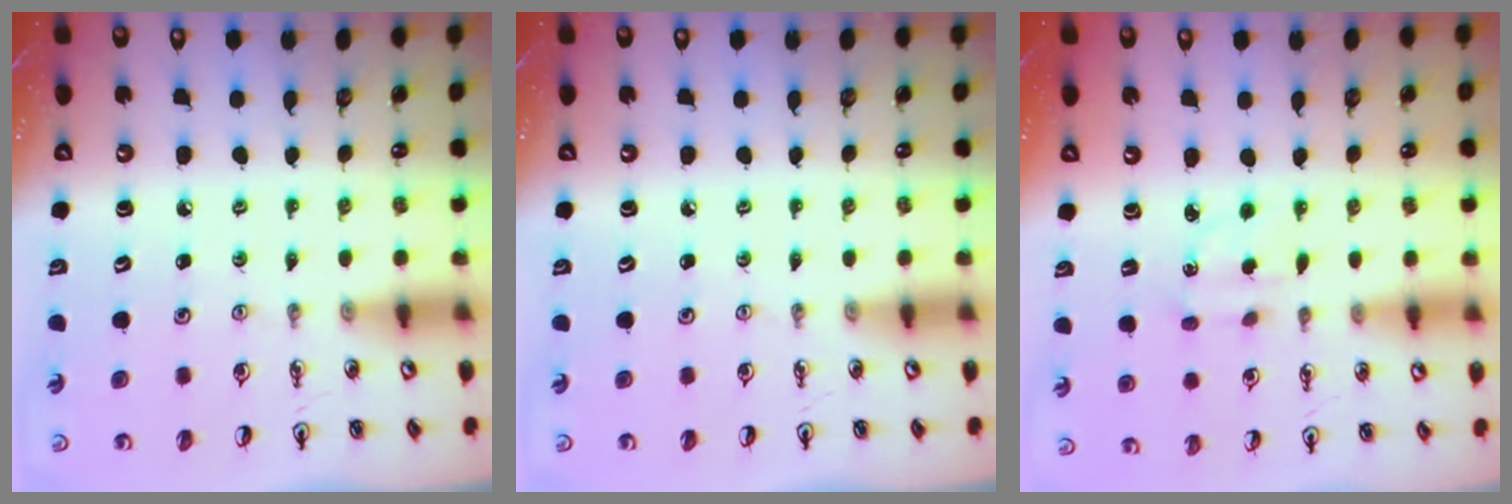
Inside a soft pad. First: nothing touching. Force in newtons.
{"total": 0.0}
{"total": 2.7, "press": 2.6, "slide": 0.5}